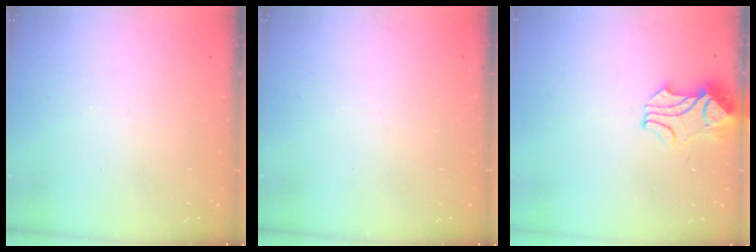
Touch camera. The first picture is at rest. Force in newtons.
{"total": 0.0}
{"total": 2.4, "press": 2.2, "slide": 1.0}